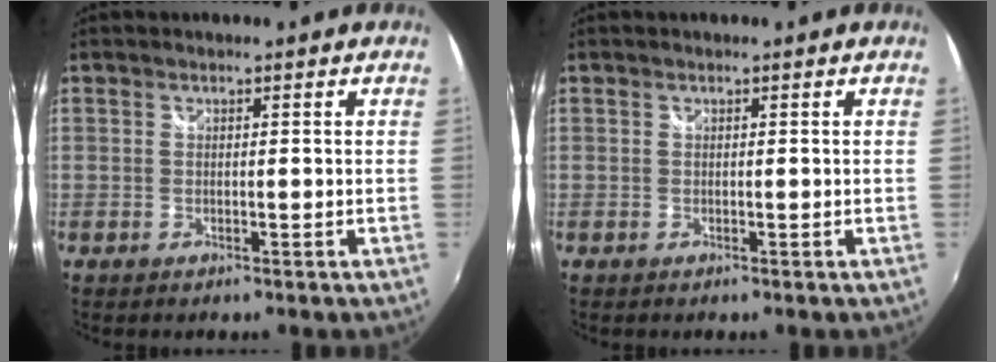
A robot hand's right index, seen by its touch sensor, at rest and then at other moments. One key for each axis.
{"total": 0.0}